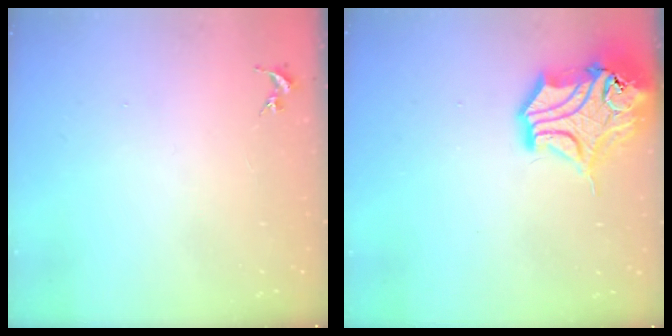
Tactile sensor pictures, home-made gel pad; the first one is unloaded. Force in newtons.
{"total": 16.7, "press": 16.5, "slide": 2.5}